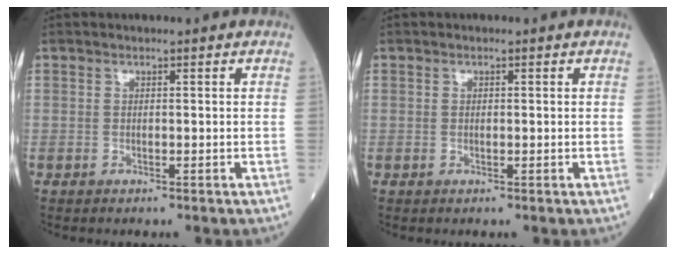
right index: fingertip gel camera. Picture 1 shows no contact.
{"total": 0.6, "force": [0.1, 0.3, 0.5], "torque": [-0.011, 0.000, 0.004]}